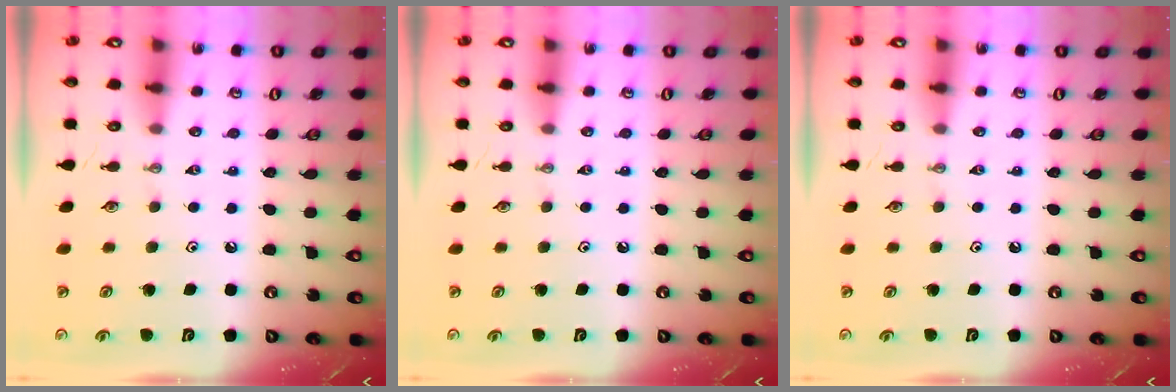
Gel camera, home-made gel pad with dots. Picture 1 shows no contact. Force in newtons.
{"total": 0.0}
{"total": 0.0}